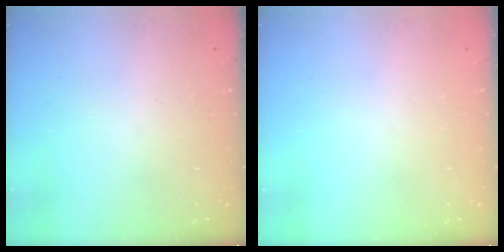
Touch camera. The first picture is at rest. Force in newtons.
{"total": 0.0}